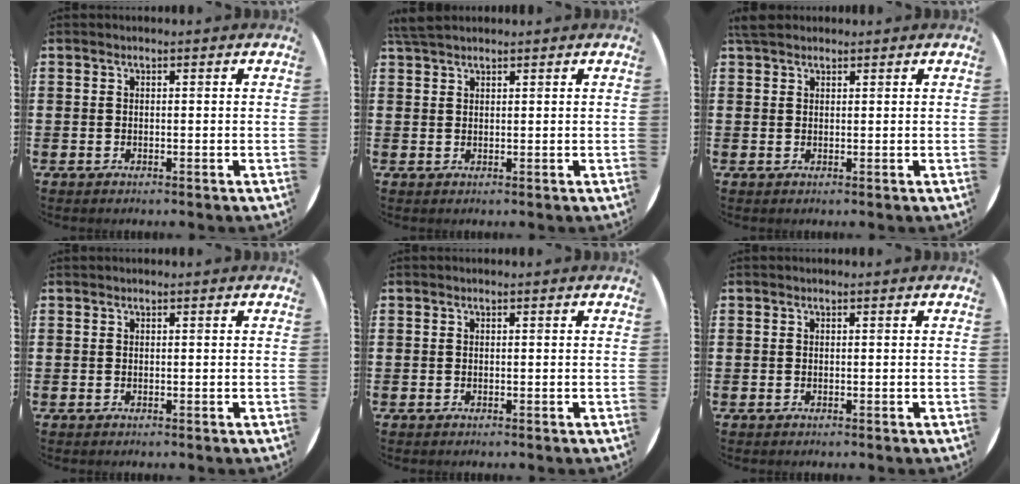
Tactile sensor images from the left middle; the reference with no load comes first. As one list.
[{"total": 2.2, "force": [2.0, 0.5, 0.8], "torque": [-0.019, 0.005, 0.037]}, {"total": 2.0, "force": [1.7, 0.8, 0.7], "torque": [-0.008, 0.005, 0.030]}, {"total": 0.0}, {"total": 0.0}, {"total": 0.0}]